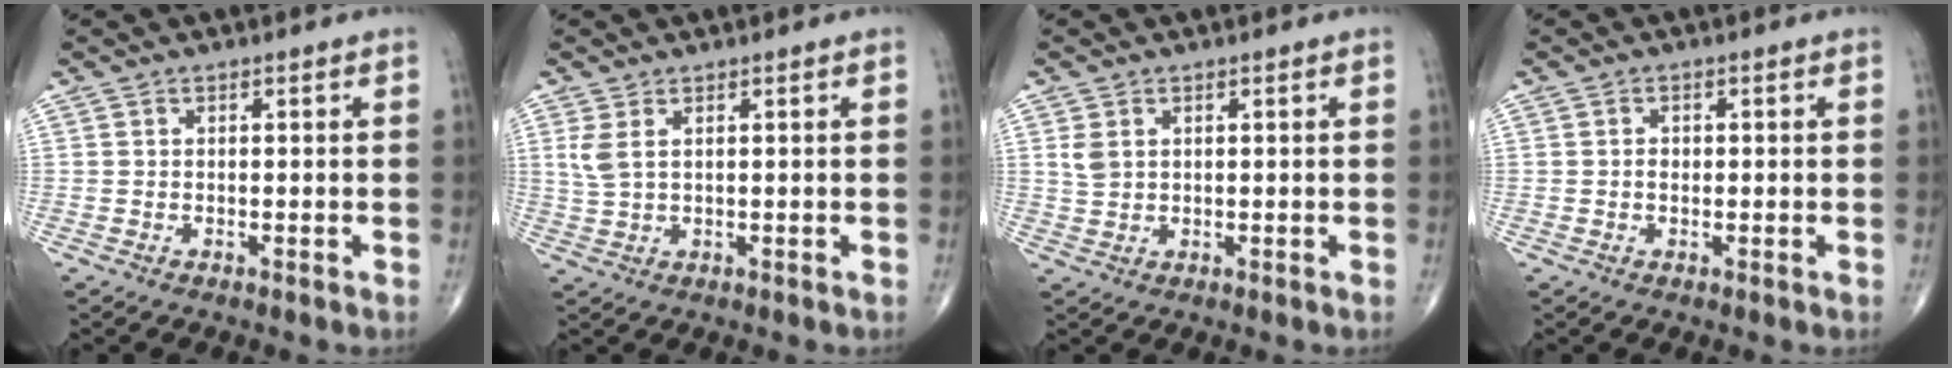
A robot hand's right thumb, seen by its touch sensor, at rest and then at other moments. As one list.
[{"total": 3.3, "force": [1.3, 1.4, 2.7], "torque": [-0.067, 0.002, 0.034]}, {"total": 2.7, "force": [1.0, 1.9, 1.7], "torque": [-0.033, 0.001, 0.026]}, {"total": 1.3, "force": [0.0, 0.9, 1.0], "torque": [-0.016, 0.002, 0.000]}]